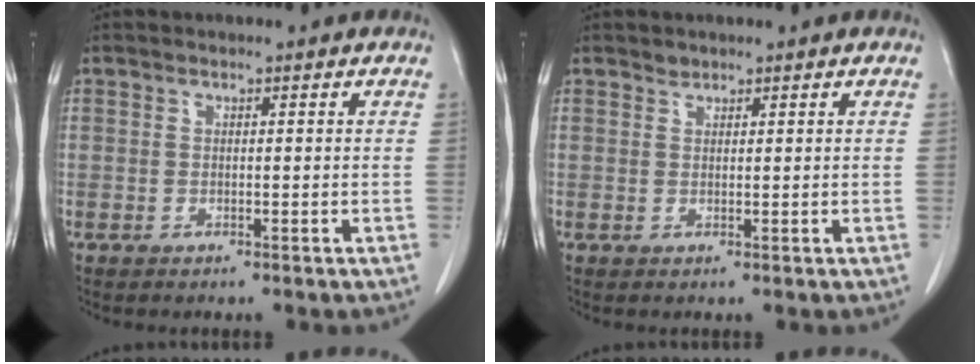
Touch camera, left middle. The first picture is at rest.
{"total": 0.8, "force": [0.7, 0.3, -0.1], "torque": [0.002, -0.004, 0.010]}